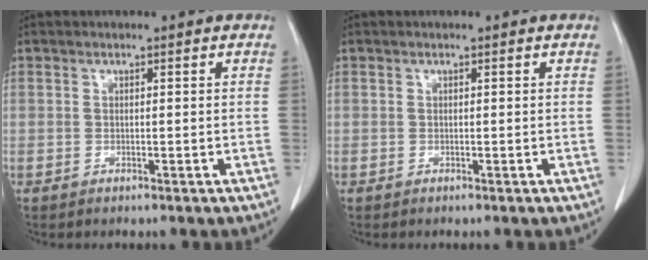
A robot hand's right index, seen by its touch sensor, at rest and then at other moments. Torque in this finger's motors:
{"motor_torque": [0.00, 0.00, 0.01, 0.00]}